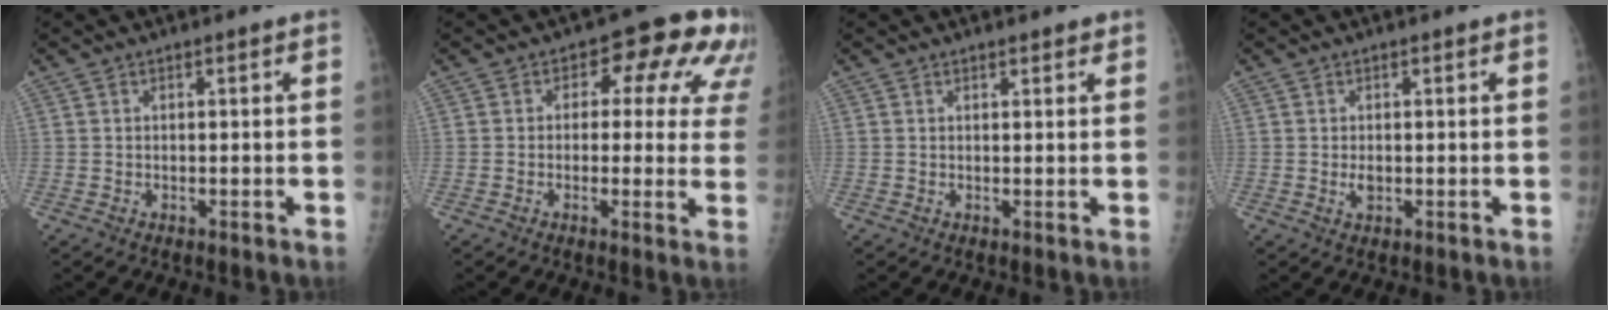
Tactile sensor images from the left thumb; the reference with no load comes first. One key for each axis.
{"total": 11.8, "fx": 4.5, "fy": 6.9, "fz": 8.5, "tx": -0.044, "ty": 0.003, "tz": 0.038}
{"total": 1.6, "fx": 1.3, "fy": 0.6, "fz": 0.7, "tx": -0.002, "ty": -0.004, "tz": 0.014}
{"total": 1.6, "fx": 0.0, "fy": 1.1, "fz": 1.2, "tx": -0.018, "ty": -0.002, "tz": 0.001}